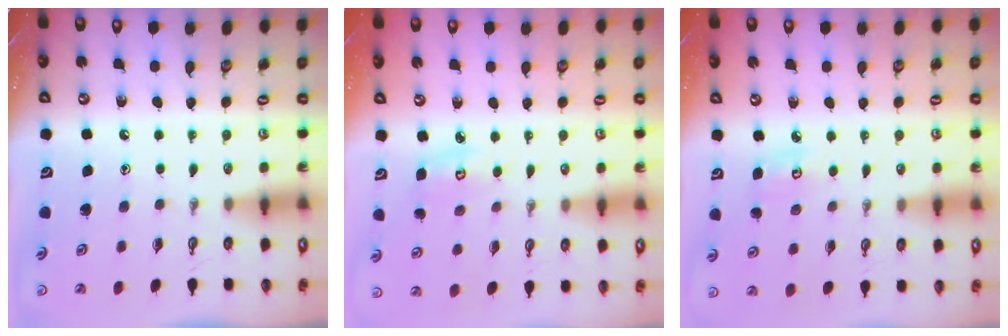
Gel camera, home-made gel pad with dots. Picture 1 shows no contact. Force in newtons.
{"total": 4.5, "press": 4.5, "slide": 0.3}
{"total": 4.4, "press": 4.4, "slide": 0.5}